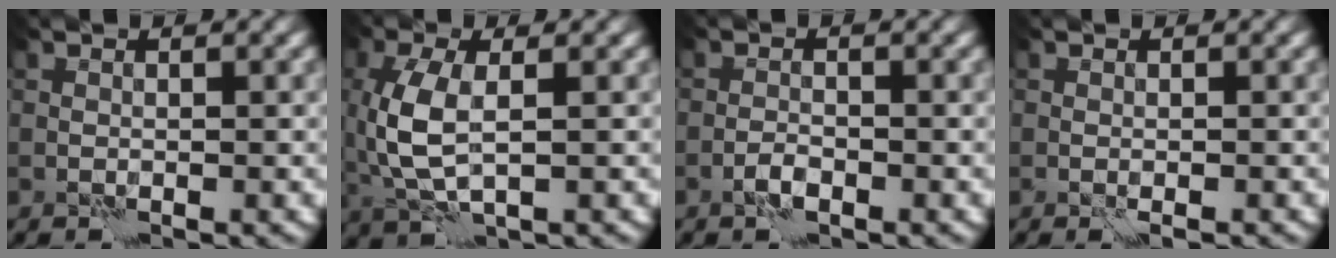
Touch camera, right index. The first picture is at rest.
{"total": 5.5, "force": [0.3, 2.7, 4.8], "torque": [-0.126, 0.002, 0.009]}
{"total": 1.2, "force": [-0.8, 0.4, 0.8], "torque": [-0.015, 0.005, -0.018]}
{"total": 1.2, "force": [-0.5, 0.2, 1.1], "torque": [-0.013, 0.001, -0.010]}